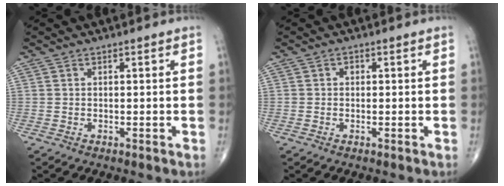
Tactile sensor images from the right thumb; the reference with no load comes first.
{"total": 1.0, "force": [0.1, 0.9, 0.5], "torque": [-0.003, 0.003, 0.000]}